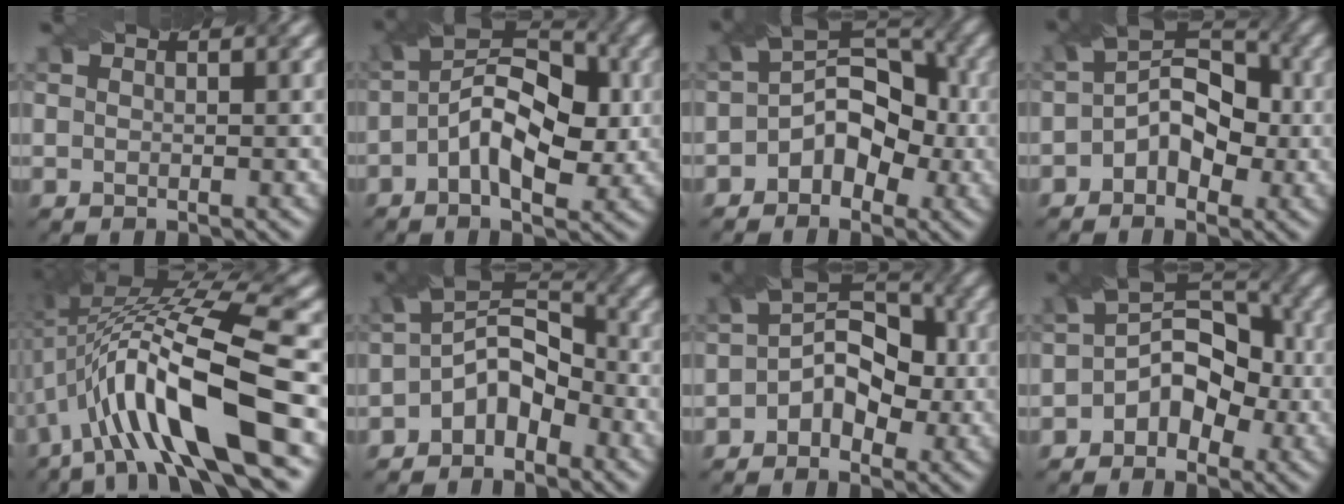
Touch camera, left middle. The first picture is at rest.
{"total": 8.4, "force": [-0.4, 4.5, 7.0], "torque": [-0.117, 0.019, -0.017]}
{"total": 5.5, "force": [-1.5, 3.9, 3.6], "torque": [-0.035, 0.012, -0.032]}
{"total": 5.3, "force": [-1.0, 3.6, 3.8], "torque": [-0.047, 0.012, -0.024]}
{"total": 12.5, "force": [-2.5, 3.3, 11.8], "torque": [-0.210, 0.018, -0.045]}
{"total": 5.3, "force": [-2.4, 3.4, 3.4], "torque": [-0.048, 0.011, -0.053]}
{"total": 5.5, "force": [-0.9, 3.8, 3.9], "torque": [-0.047, 0.013, -0.023]}
{"total": 5.3, "force": [-1.4, 3.8, 3.5], "torque": [-0.034, 0.012, -0.031]}